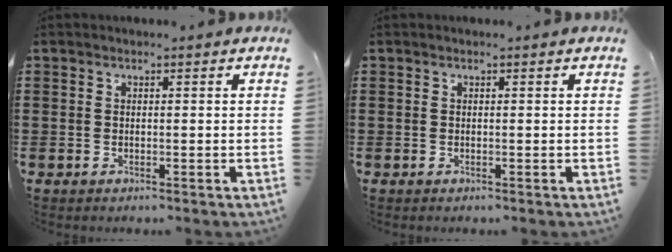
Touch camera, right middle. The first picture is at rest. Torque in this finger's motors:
{"motor_torque": [-0.65, 0.58, 0.00, -0.01]}